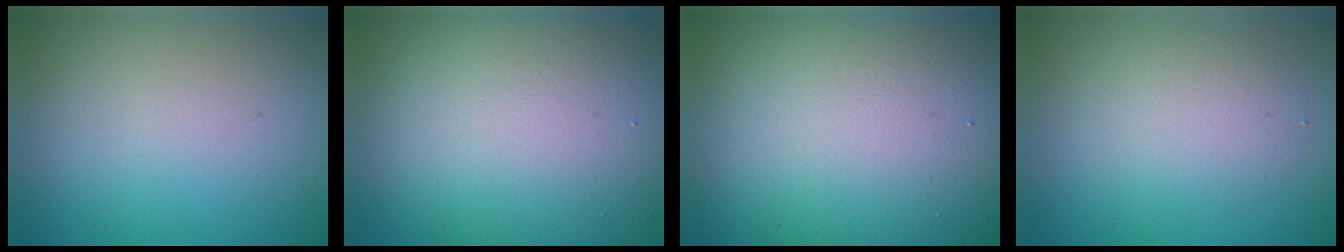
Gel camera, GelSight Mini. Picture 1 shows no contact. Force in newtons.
{"total": 13.1, "press": 13.1, "slide": 0.7}
{"total": 20.3, "press": 20.3, "slide": 0.9}
{"total": 2.9, "press": 2.9, "slide": 0.2}